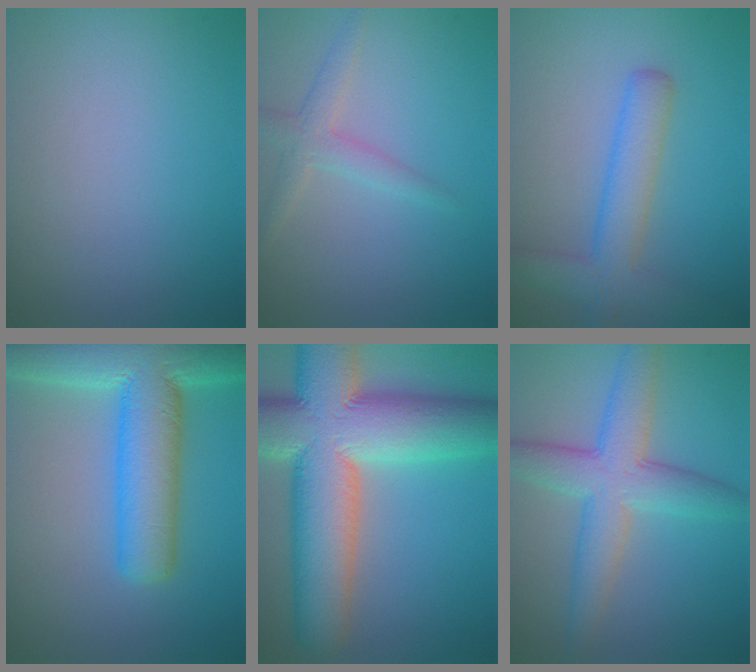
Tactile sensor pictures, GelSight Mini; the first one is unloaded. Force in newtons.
{"total": 2.2, "press": 2.1, "slide": 0.1}
{"total": 4.3, "press": 4.3, "slide": 0.3}
{"total": 10.7, "press": 10.7, "slide": 0.5}
{"total": 15.7, "press": 15.7, "slide": 1.1}
{"total": 5.9, "press": 5.9, "slide": 0.3}